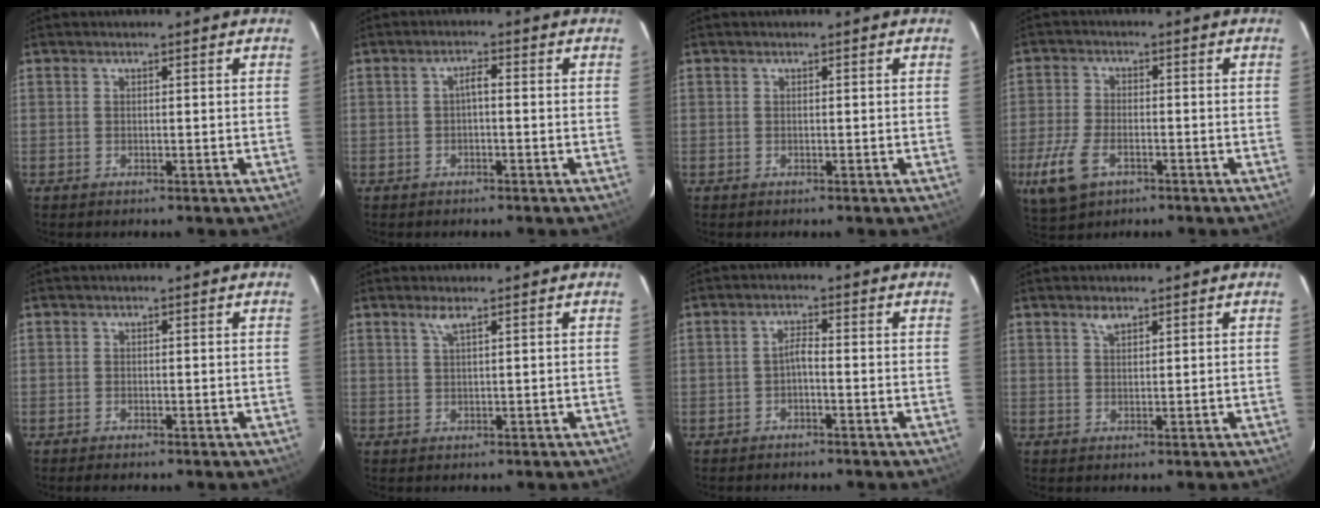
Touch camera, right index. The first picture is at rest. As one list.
[{"total": 1.7, "force": [-0.5, 0.4, 1.6], "torque": [-0.030, 0.009, -0.008]}, {"total": 0.0}, {"total": 9.3, "force": [-4.4, 5.1, 6.4], "torque": [-0.157, -0.013, -0.081]}, {"total": 1.1, "force": [-1.0, 0.3, 0.4], "torque": [-0.009, -0.004, -0.019]}, {"total": 1.6, "force": [1.0, -0.2, 1.2], "torque": [-0.026, 0.002, 0.022]}, {"total": 1.8, "force": [-1.1, 0.2, 1.4], "torque": [-0.029, 0.007, -0.020]}, {"total": 1.8, "force": [1.3, 0.8, 1.0], "torque": [-0.016, 0.004, 0.023]}]